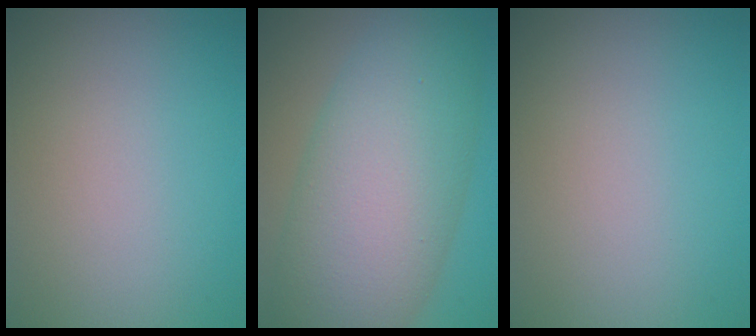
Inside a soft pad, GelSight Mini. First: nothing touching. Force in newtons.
{"total": 11.4, "press": 11.4, "slide": 0.5}
{"total": 0.0}